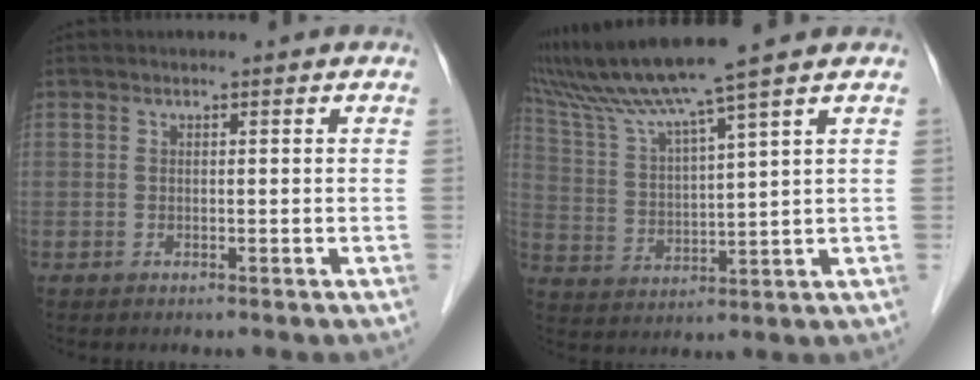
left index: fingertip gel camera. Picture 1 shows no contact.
{"total": 12.1, "force": [9.8, -2.3, 6.8], "torque": [-0.127, 0.014, 0.183]}